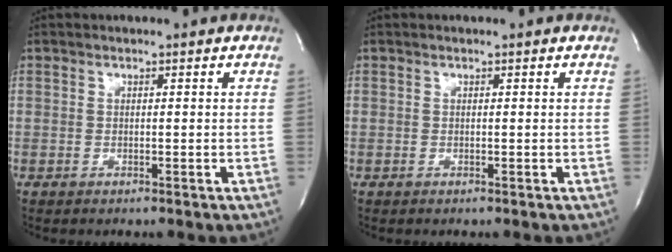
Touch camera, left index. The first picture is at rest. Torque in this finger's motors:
{"motor_torque": [0.11, -0.05, 0.04, 0.01]}